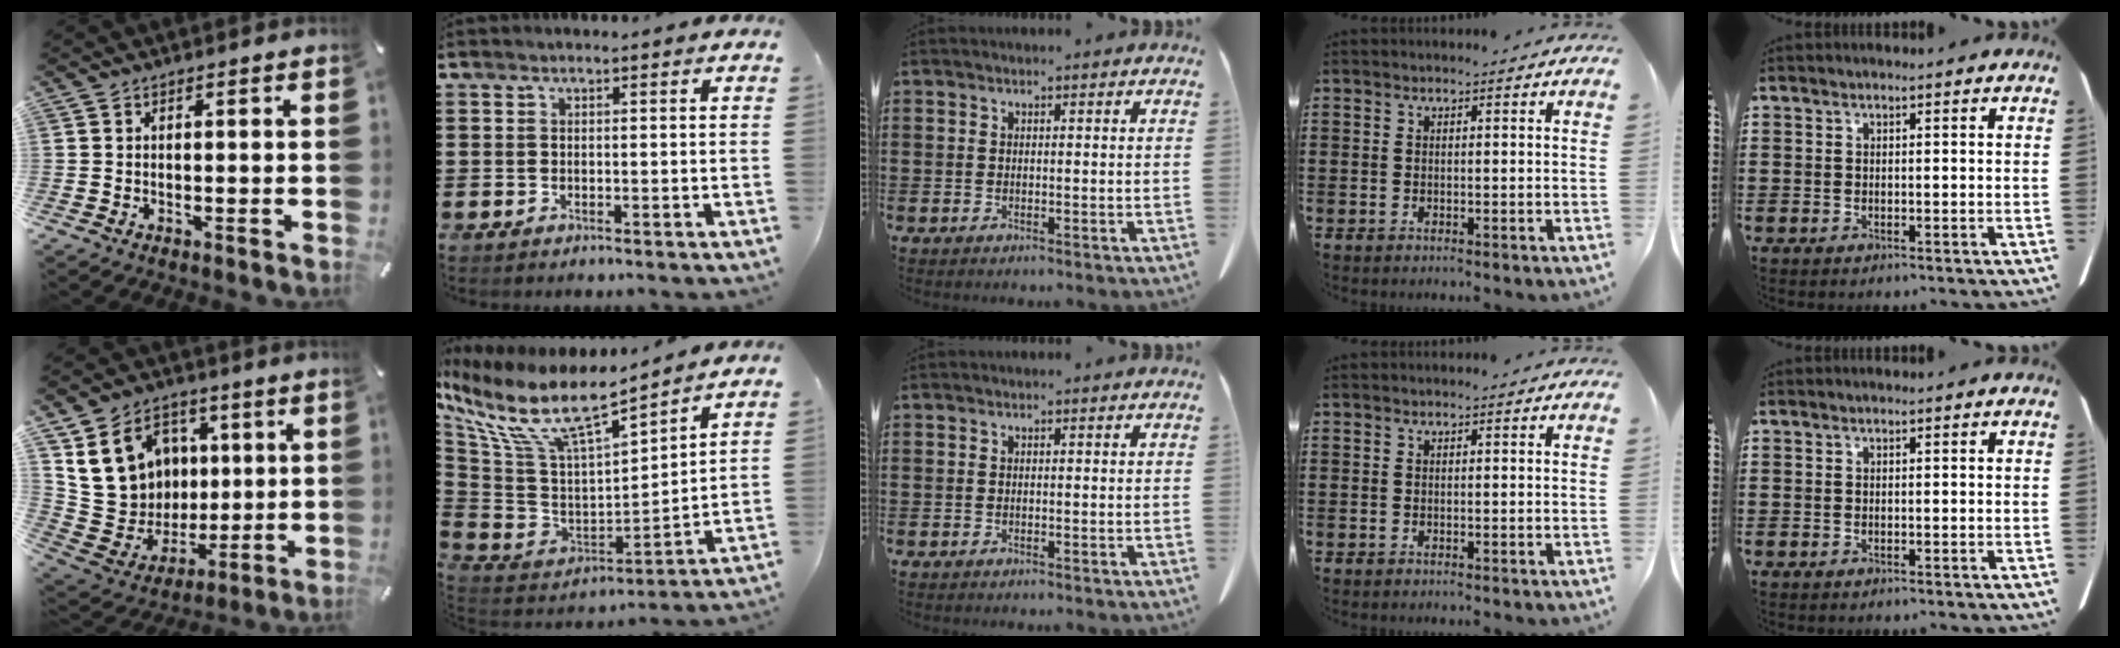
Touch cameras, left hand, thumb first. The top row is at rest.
{"thumb": {"total": 17.6, "force": [6.1, 15.3, 6.2], "torque": [-0.109, -0.021, 0.139]}, "index": {"total": 12.8, "force": [8.4, 3.4, 9.1], "torque": [-0.210, -0.050, 0.141]}}